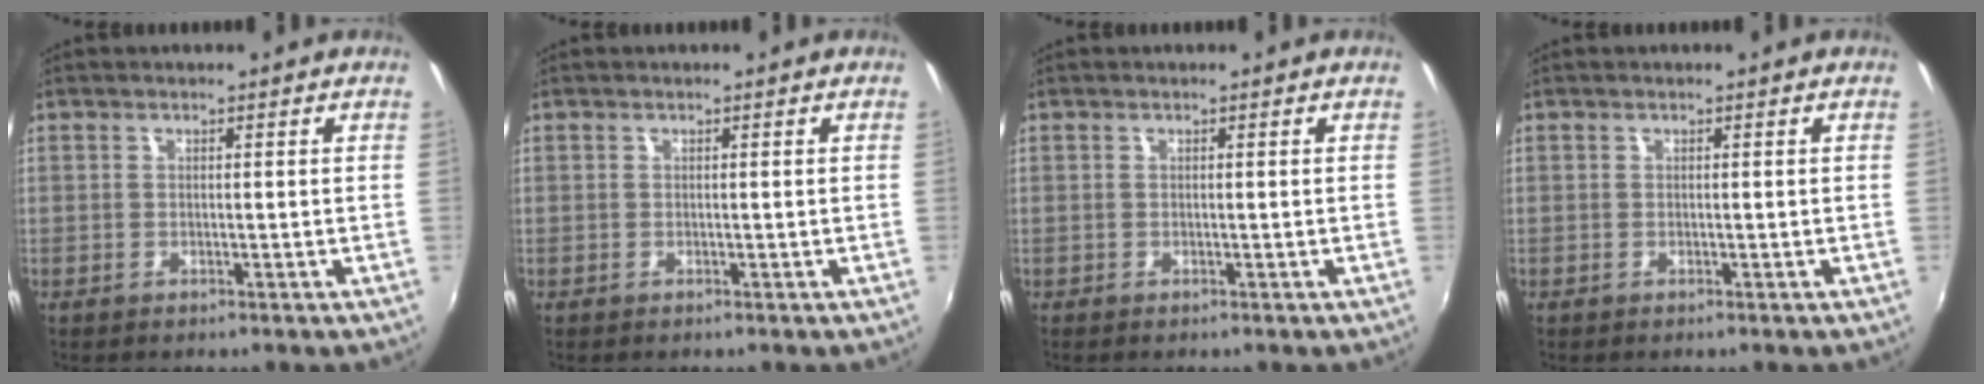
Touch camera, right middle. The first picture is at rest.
{"total": 0.0}
{"total": 0.0}
{"total": 0.0}